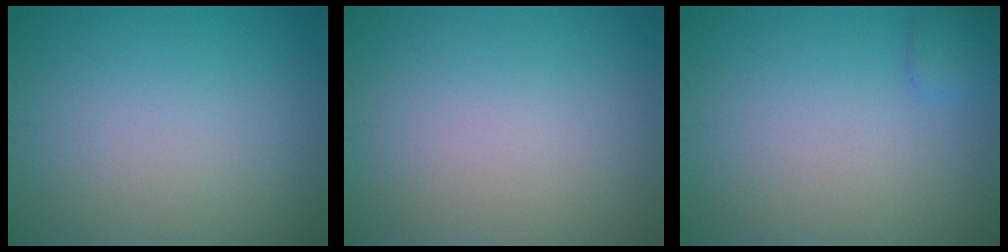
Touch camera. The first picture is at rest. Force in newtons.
{"total": 0.0}
{"total": 1.3, "press": 1.3, "slide": 0.1}